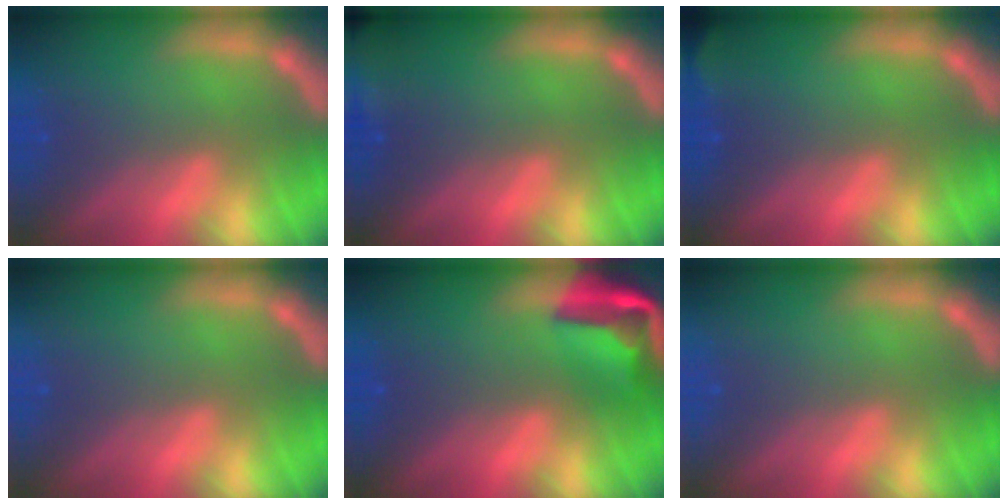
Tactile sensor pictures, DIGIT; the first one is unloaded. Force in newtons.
{"total": 8.5}
{"total": 2.4}
{"total": 0.0}
{"total": 6.4}
{"total": 0.0}